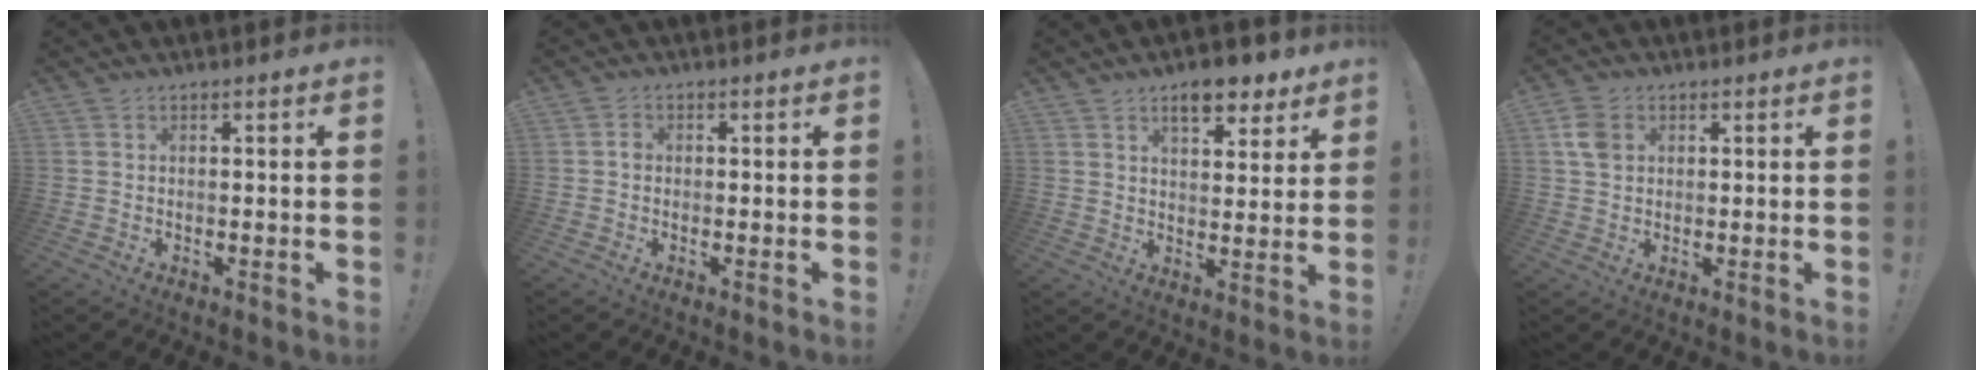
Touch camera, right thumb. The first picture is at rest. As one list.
[{"total": 1.3, "force": [-0.4, 1.0, 0.7], "torque": [-0.018, 0.008, -0.006]}, {"total": 8.7, "force": [6.0, 3.6, 5.1], "torque": [-0.051, -0.038, 0.102]}, {"total": 5.7, "force": [1.7, 4.2, 3.5], "torque": [-0.068, 0.006, 0.035]}]